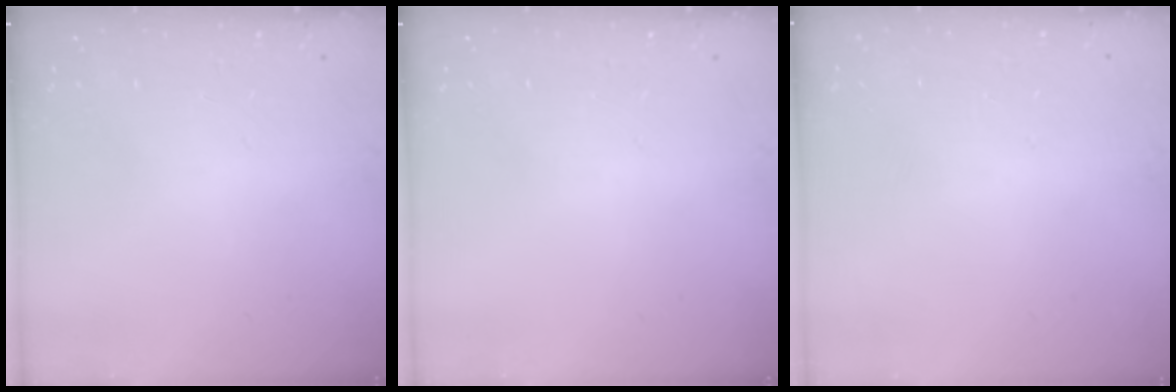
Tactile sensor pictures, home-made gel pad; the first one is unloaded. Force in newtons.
{"total": 0.0}
{"total": 0.0}